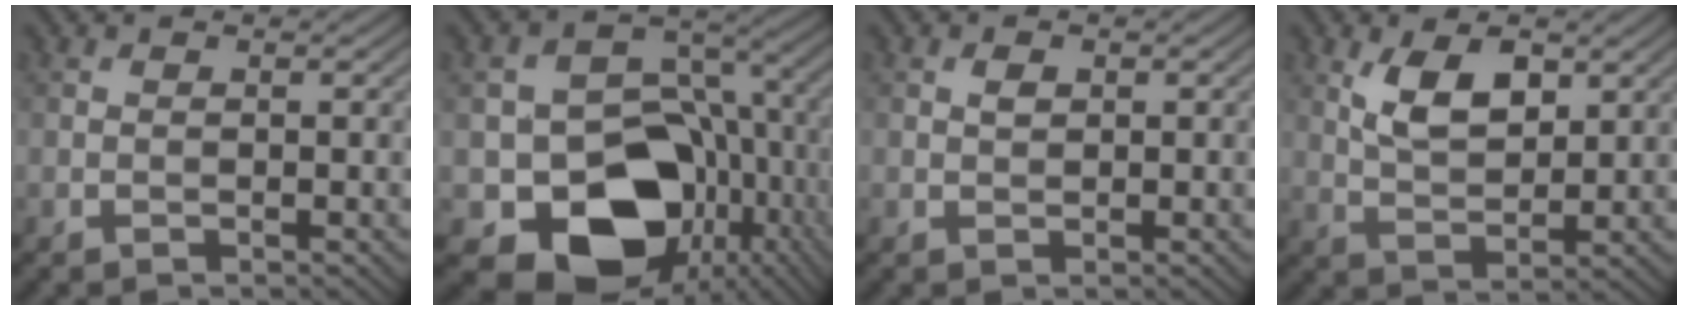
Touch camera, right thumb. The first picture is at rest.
{"total": 15.4, "force": [-5.8, 11.5, 8.5], "torque": [-0.130, -0.039, -0.093]}
{"total": 1.1, "force": [0.4, 0.7, 0.7], "torque": [-0.014, 0.003, 0.006]}
{"total": 6.1, "force": [2.7, 2.9, 4.7], "torque": [-0.098, -0.004, 0.052]}